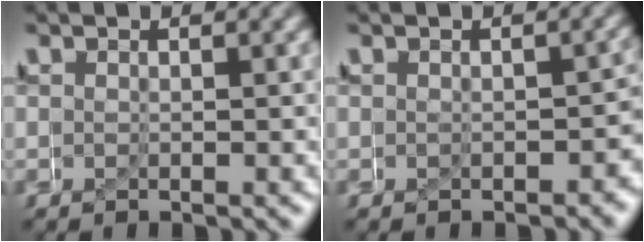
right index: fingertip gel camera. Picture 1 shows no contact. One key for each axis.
{"total": 1.2, "fx": -0.7, "fy": 0.7, "fz": 0.6, "tx": -0.004, "ty": -0.002, "tz": -0.011}